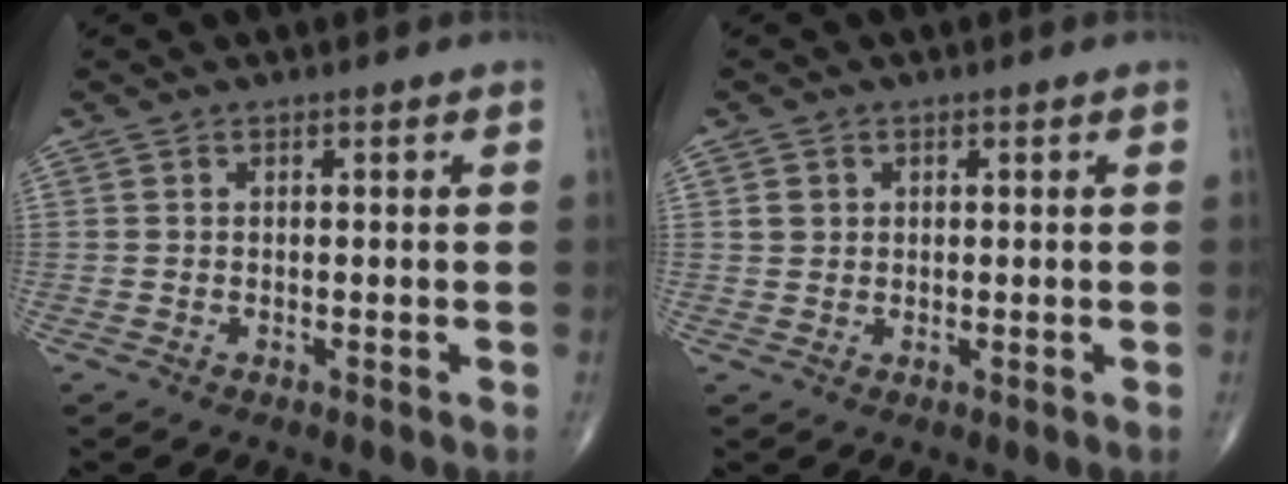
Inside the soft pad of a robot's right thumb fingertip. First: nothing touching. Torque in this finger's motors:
{"motor_torque": [-0.52, -0.08, 0.27, 0.13, -0.01]}